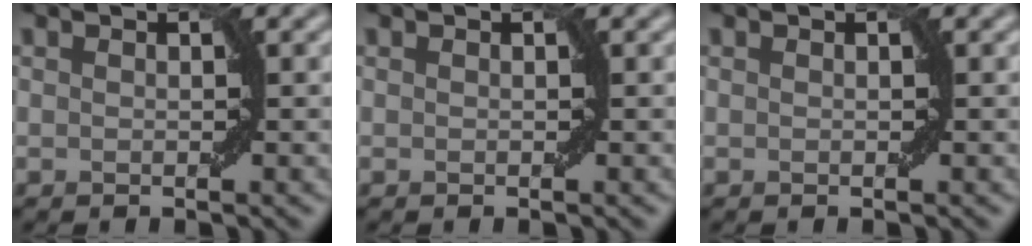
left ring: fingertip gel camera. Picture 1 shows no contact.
{"total": 0.0}
{"total": 0.0}